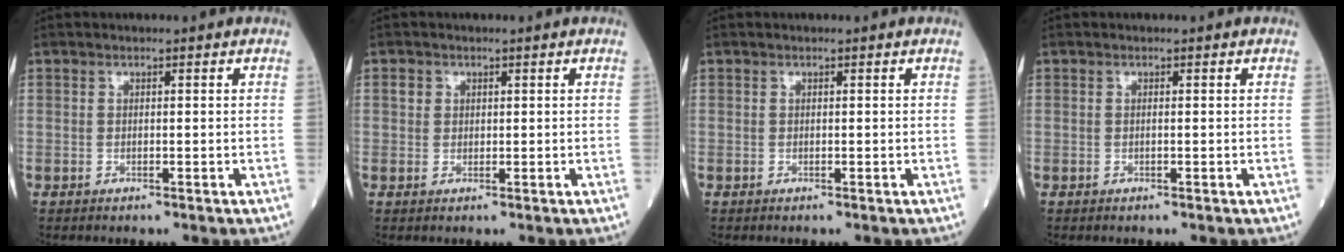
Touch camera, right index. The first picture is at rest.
{"total": 1.4, "force": [0.5, 1.3, 0.3], "torque": [-0.004, 0.005, 0.005]}
{"total": 0.0}
{"total": 0.0}